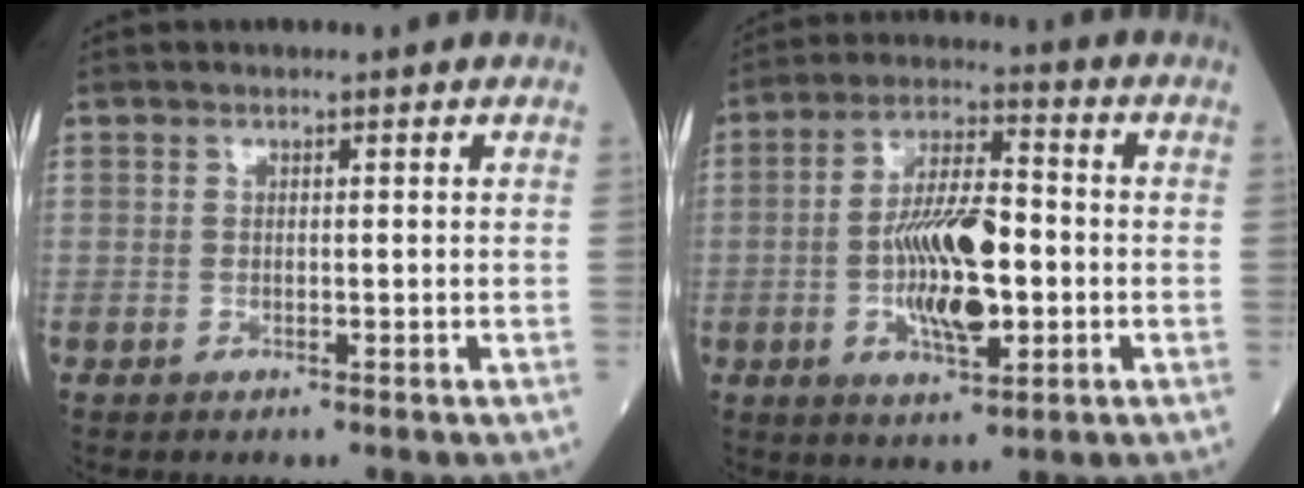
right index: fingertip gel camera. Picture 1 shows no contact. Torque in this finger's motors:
{"motor_torque": [0.58, -0.15, 0.36, 0.21]}